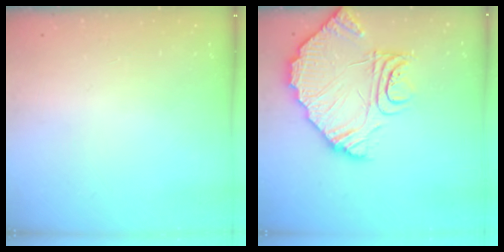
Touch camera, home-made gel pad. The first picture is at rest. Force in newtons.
{"total": 16.5, "press": 16.4, "slide": 1.6}